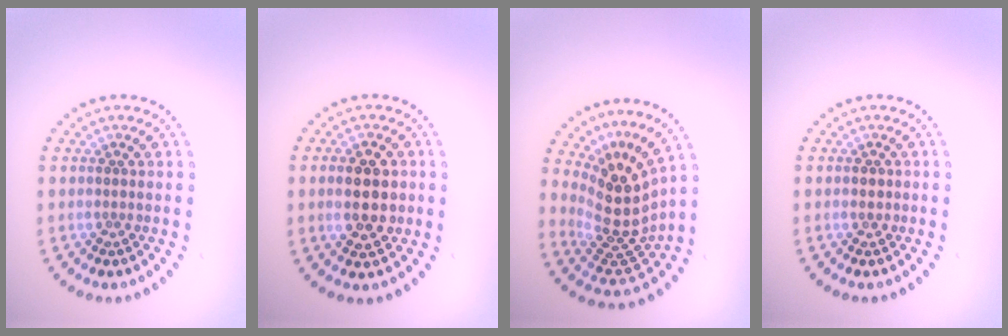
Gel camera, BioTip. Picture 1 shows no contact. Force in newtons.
{"total": 5.0, "press": 5.0, "slide": 0.2}
{"total": 5.0, "press": 3.6, "slide": 3.4}
{"total": 1.4, "press": 1.4, "slide": 0.1}